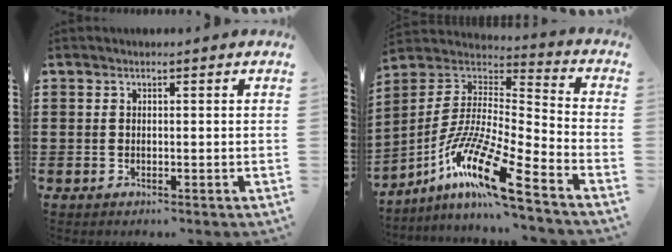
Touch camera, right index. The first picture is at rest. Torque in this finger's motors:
{"motor_torque": [-0.18, 1.13, 0.94, 0.21]}